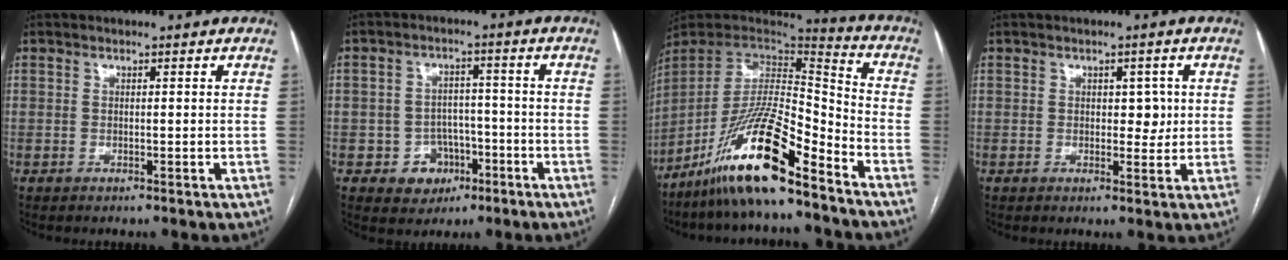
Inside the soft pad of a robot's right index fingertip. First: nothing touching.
{"total": 6.0, "force": [-2.5, 5.3, 1.3], "torque": [-0.011, 0.014, -0.029]}
{"total": 17.5, "force": [-12.1, 2.3, 12.4], "torque": [-0.249, -0.010, -0.223]}
{"total": 3.0, "force": [0.5, 1.8, 2.4], "torque": [-0.024, 0.001, 0.008]}